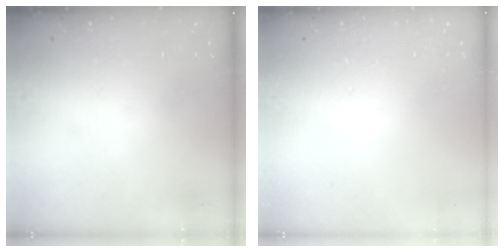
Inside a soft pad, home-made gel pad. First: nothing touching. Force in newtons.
{"total": 2.5, "press": 2.5, "slide": 0.2}